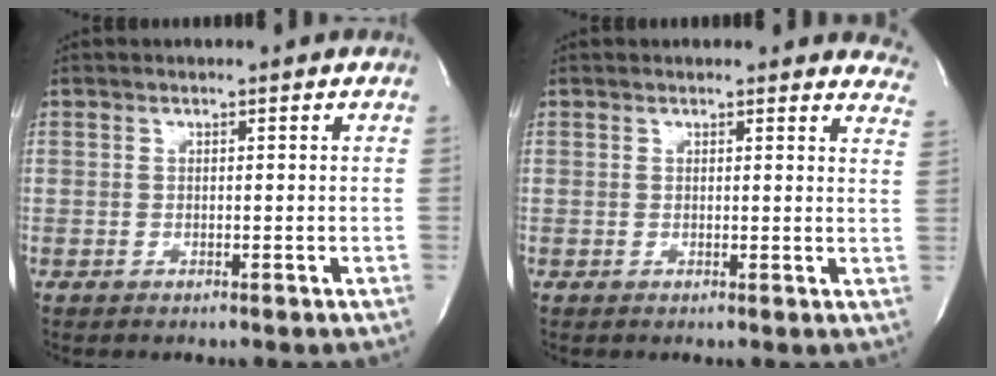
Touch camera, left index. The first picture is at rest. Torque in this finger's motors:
{"motor_torque": [0.34, -0.38, 0.04, -0.03]}